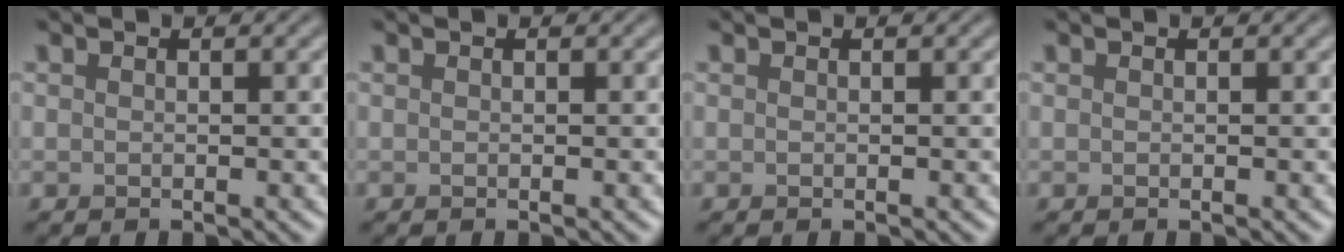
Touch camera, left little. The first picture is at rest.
{"total": 0.0}
{"total": 0.0}
{"total": 0.0}